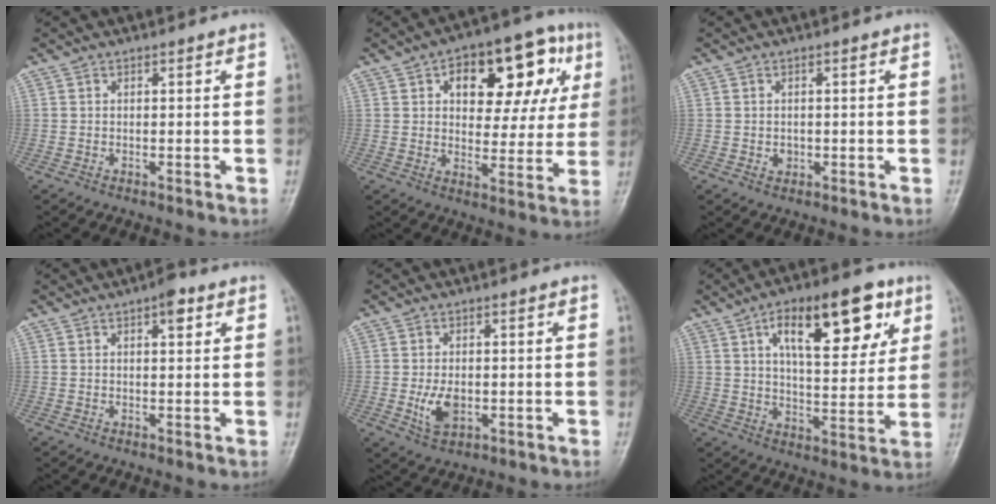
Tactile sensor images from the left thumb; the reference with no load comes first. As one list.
[{"total": 18.4, "force": [6.6, 9.8, 14.1], "torque": [-0.137, 0.012, 0.087]}, {"total": 1.6, "force": [-0.4, 1.4, 0.7], "torque": [0.001, 0.003, -0.004]}, {"total": 3.3, "force": [1.7, 1.4, 2.6], "torque": [-0.025, -0.002, 0.017]}, {"total": 5.3, "force": [-1.1, 3.4, 4.0], "torque": [-0.069, -0.002, -0.014]}, {"total": 18.2, "force": [8.2, 7.8, 14.3], "torque": [-0.170, -0.019, 0.125]}]